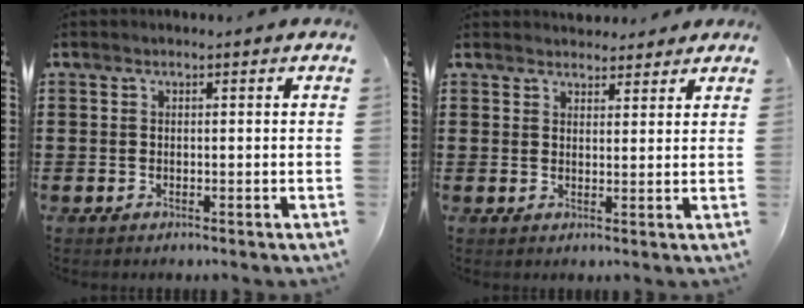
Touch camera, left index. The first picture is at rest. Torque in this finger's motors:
{"motor_torque": [-0.77, -1.36, -0.86, 0.03]}